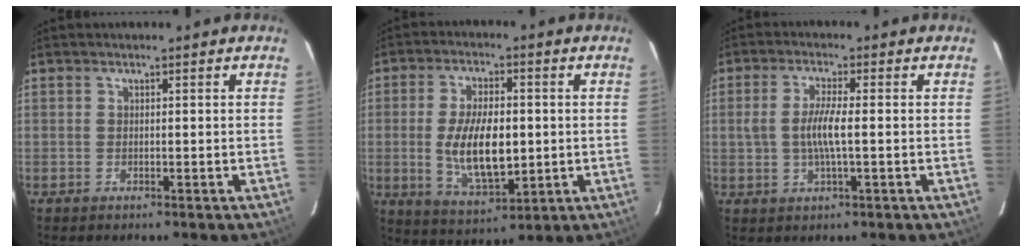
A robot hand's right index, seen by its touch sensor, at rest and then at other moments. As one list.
[{"total": 12.5, "force": [-0.7, 5.7, 11.1], "torque": [-0.214, -0.011, -0.001]}, {"total": 5.6, "force": [-0.3, 1.1, 5.4], "torque": [-0.104, -0.001, -0.003]}]